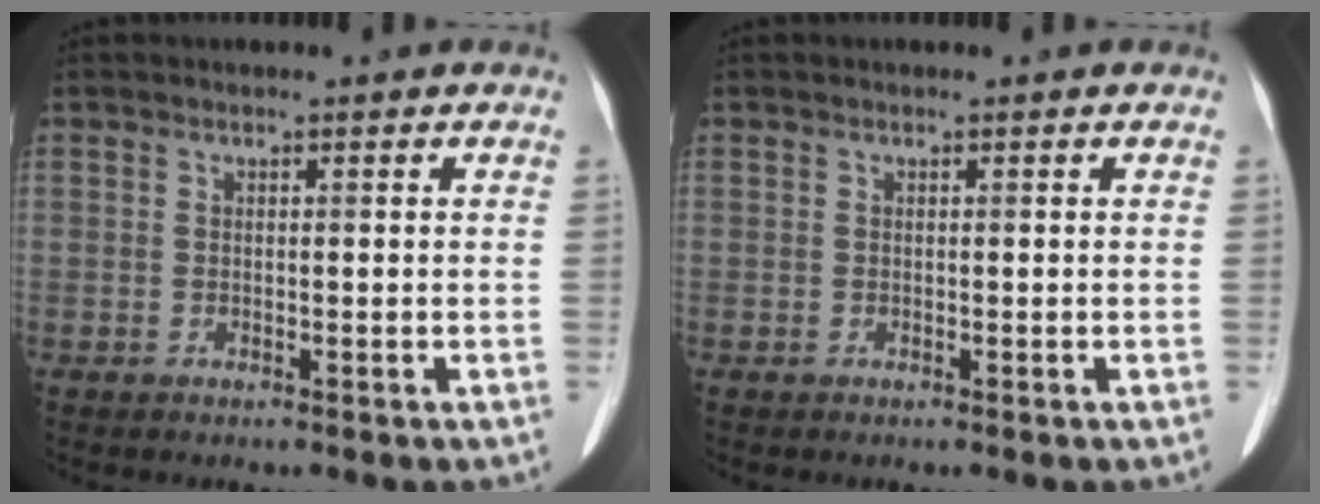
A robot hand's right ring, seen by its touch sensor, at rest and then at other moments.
{"total": 0.0}